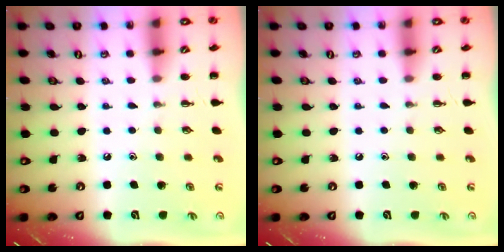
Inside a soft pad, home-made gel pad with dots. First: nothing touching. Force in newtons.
{"total": 0.0}